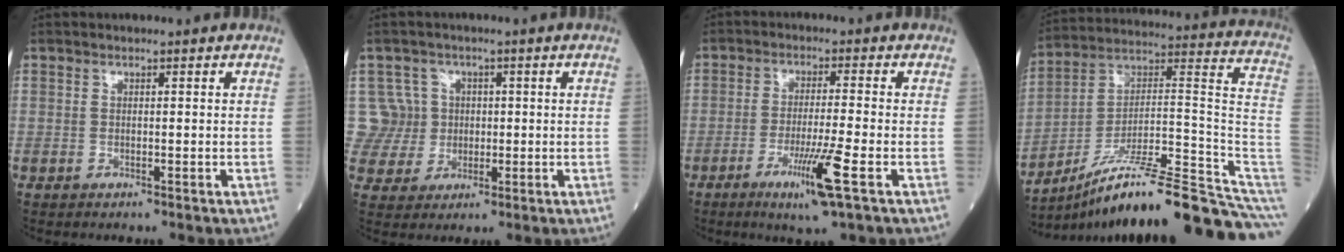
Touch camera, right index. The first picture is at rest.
{"total": 6.2, "force": [1.2, 6.1, -0.4], "torque": [0.024, 0.021, 0.026]}
{"total": 7.6, "force": [-3.6, -0.7, 6.7], "torque": [-0.122, -0.020, -0.063]}
{"total": 24.5, "force": [-19.1, 0.5, 15.4], "torque": [-0.136, 0.049, -0.298]}